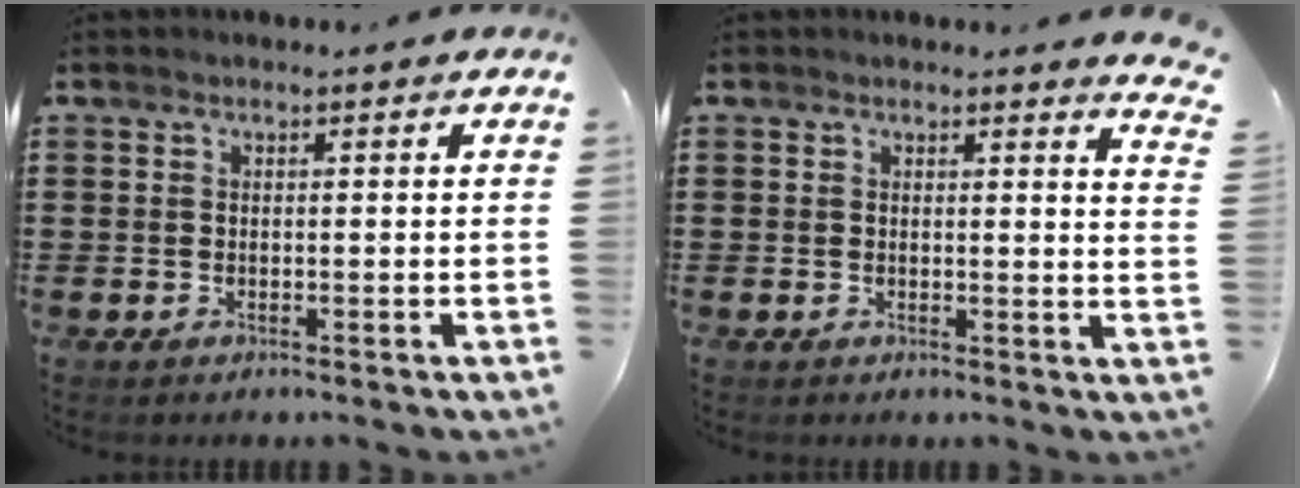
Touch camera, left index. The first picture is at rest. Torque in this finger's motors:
{"motor_torque": [0.06, 0.28, -0.17, -0.08]}